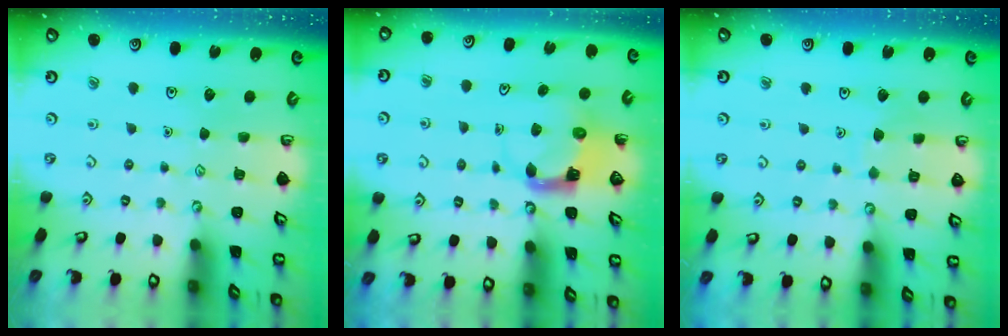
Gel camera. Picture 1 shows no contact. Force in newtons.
{"total": 3.9, "press": 3.8, "slide": 0.6}
{"total": 4.6, "press": 4.6, "slide": 0.3}